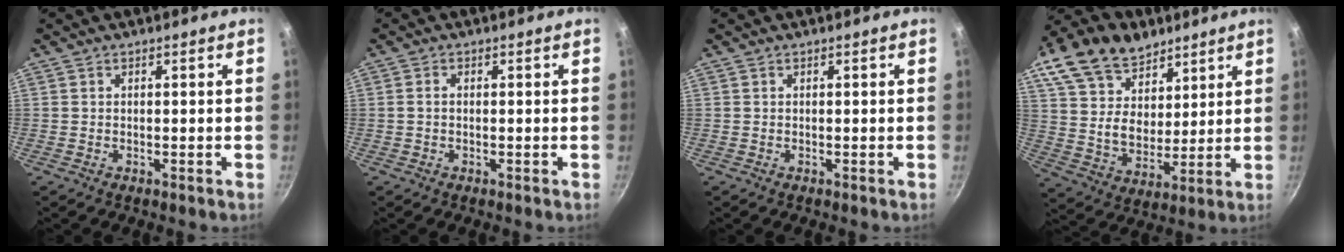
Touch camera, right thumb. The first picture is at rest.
{"total": 1.1, "force": [-0.1, 0.7, 0.8], "torque": [-0.016, 0.005, -0.002]}
{"total": 0.0}
{"total": 21.2, "force": [12.3, 13.9, 10.1], "torque": [-0.167, -0.030, 0.220]}